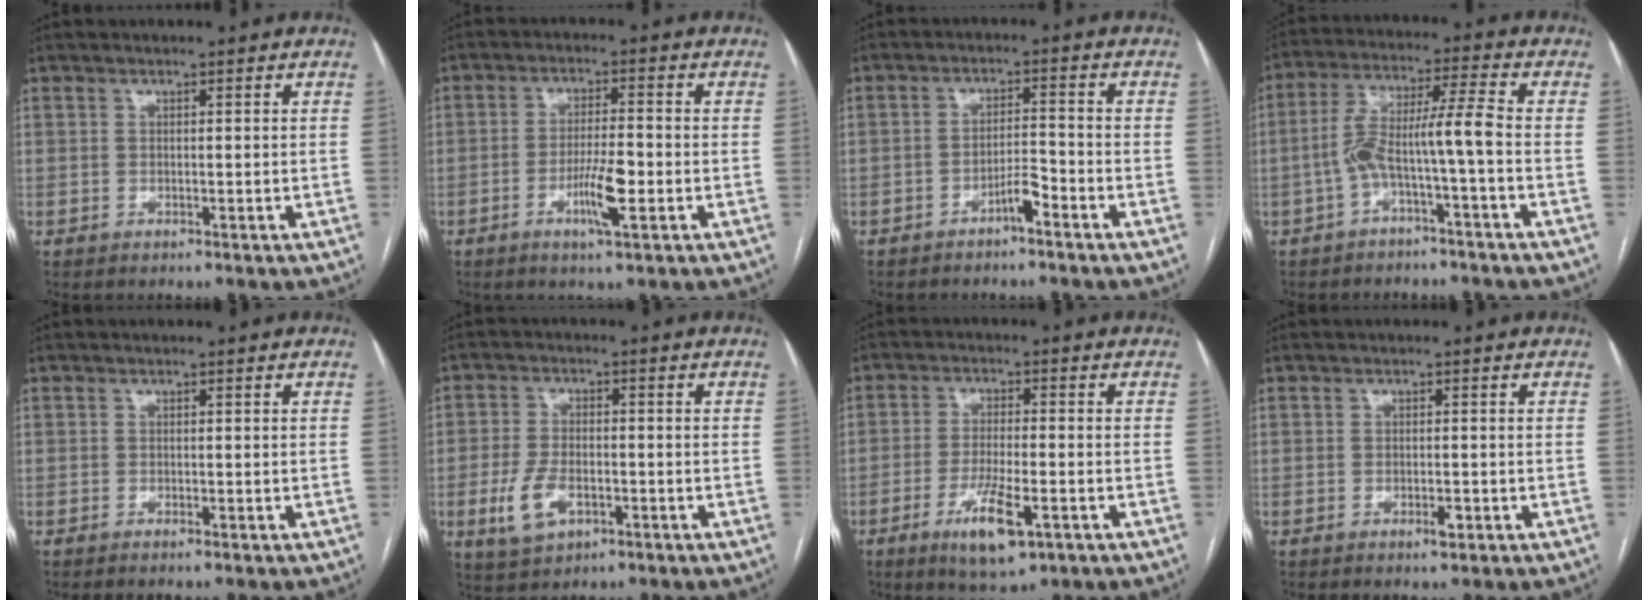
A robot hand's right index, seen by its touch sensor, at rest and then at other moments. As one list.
[{"total": 6.3, "force": [-2.3, 0.6, 5.8], "torque": [-0.109, -0.006, -0.040]}, {"total": 3.5, "force": [-2.4, 0.4, 2.5], "torque": [-0.039, 0.004, -0.043]}, {"total": 7.9, "force": [-2.6, -0.4, 7.4], "torque": [-0.143, 0.035, -0.047]}, {"total": 0.6, "force": [-0.5, -0.1, 0.3], "torque": [-0.009, -0.001, -0.008]}, {"total": 6.7, "force": [-2.6, 3.8, 5.0], "torque": [-0.112, -0.002, -0.042]}, {"total": 8.3, "force": [-3.9, 1.9, 7.1], "torque": [-0.133, -0.015, -0.060]}, {"total": 1.9, "force": [-0.8, 0.7, 1.5], "torque": [-0.023, 0.000, -0.010]}]